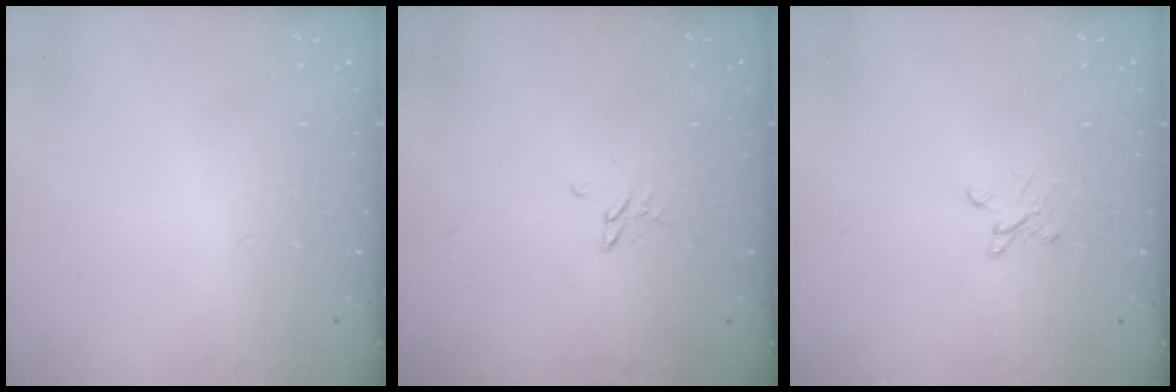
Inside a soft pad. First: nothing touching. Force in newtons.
{"total": 2.6, "press": 2.6, "slide": 0.3}
{"total": 2.8, "press": 2.8, "slide": 0.3}